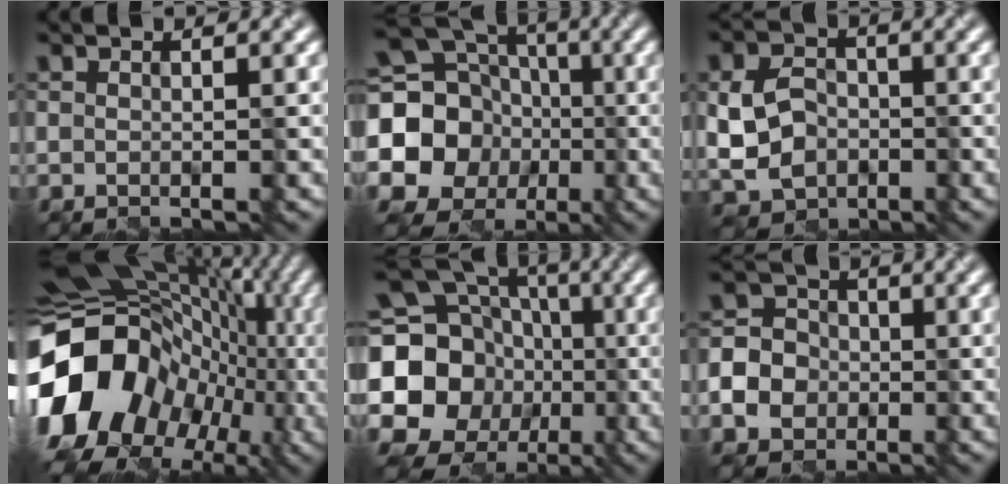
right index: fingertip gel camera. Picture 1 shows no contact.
{"total": 19.1, "force": [-2.4, 17.6, 7.0], "torque": [-0.149, -0.004, -0.073]}
{"total": 5.9, "force": [-1.2, 4.6, 3.5], "torque": [-0.071, 0.001, -0.028]}
{"total": 18.8, "force": [-3.4, 14.2, 11.8], "torque": [-0.249, -0.007, -0.058]}
{"total": 20.5, "force": [-1.0, 18.4, 9.0], "torque": [-0.180, 0.004, -0.058]}
{"total": 7.2, "force": [-2.4, 6.3, 2.5], "torque": [-0.054, -0.006, -0.066]}